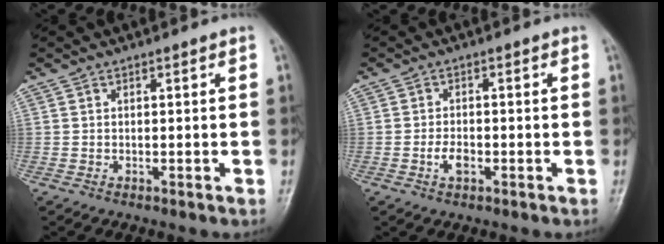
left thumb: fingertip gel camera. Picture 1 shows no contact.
{"total": 2.8, "force": [-1.2, 1.6, 2.0], "torque": [-0.030, 0.005, -0.023]}